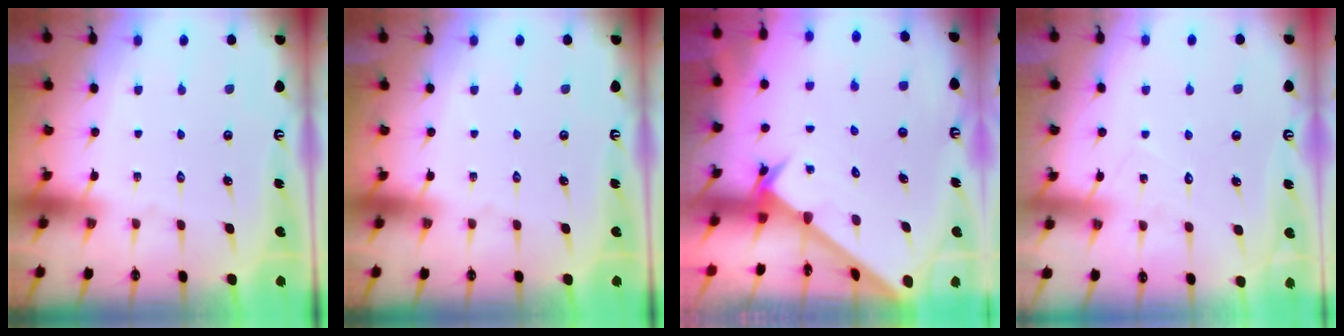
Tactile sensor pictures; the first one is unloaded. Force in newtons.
{"total": 0.0}
{"total": 2.5, "press": 2.5, "slide": 0.2}
{"total": 6.5, "press": 6.4, "slide": 0.6}